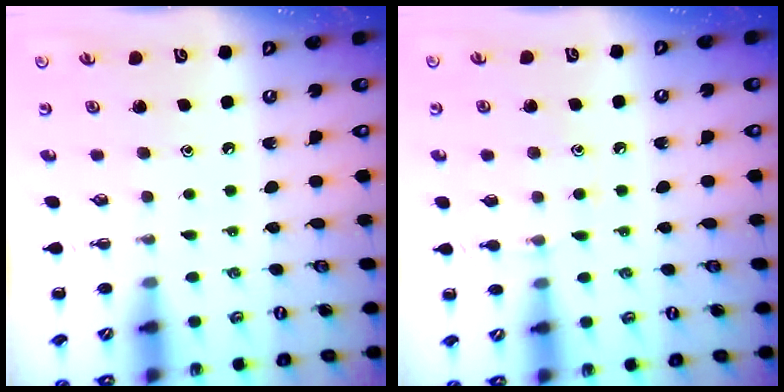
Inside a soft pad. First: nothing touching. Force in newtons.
{"total": 7.1, "press": 6.8, "slide": 1.8}